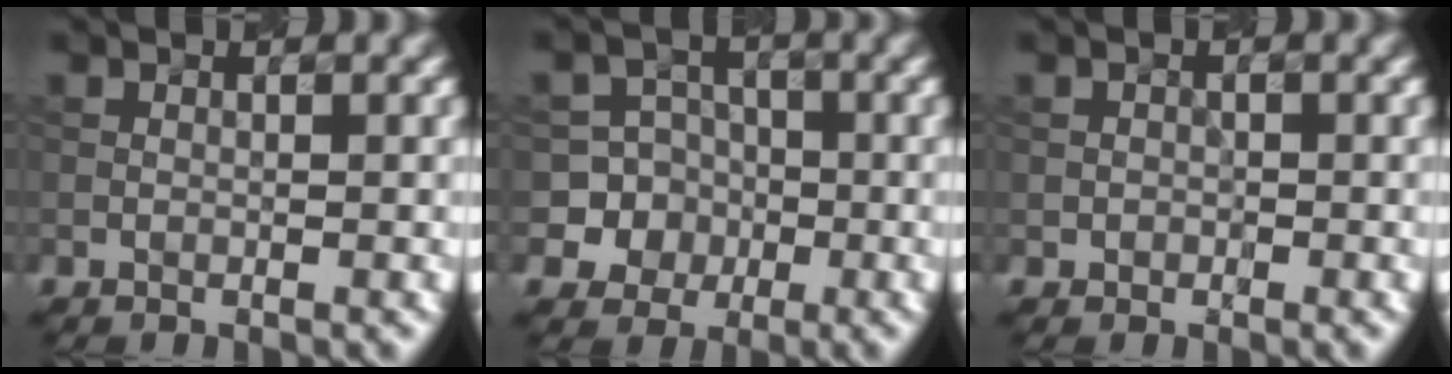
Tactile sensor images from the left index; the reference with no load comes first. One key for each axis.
{"total": 6.4, "fx": -1.8, "fy": 6.1, "fz": 0.4, "tx": -0.001, "ty": 0.019, "tz": -0.051}
{"total": 0.6, "fx": -0.2, "fy": 0.4, "fz": -0.4, "tx": 0.006, "ty": -0.003, "tz": 0.000}